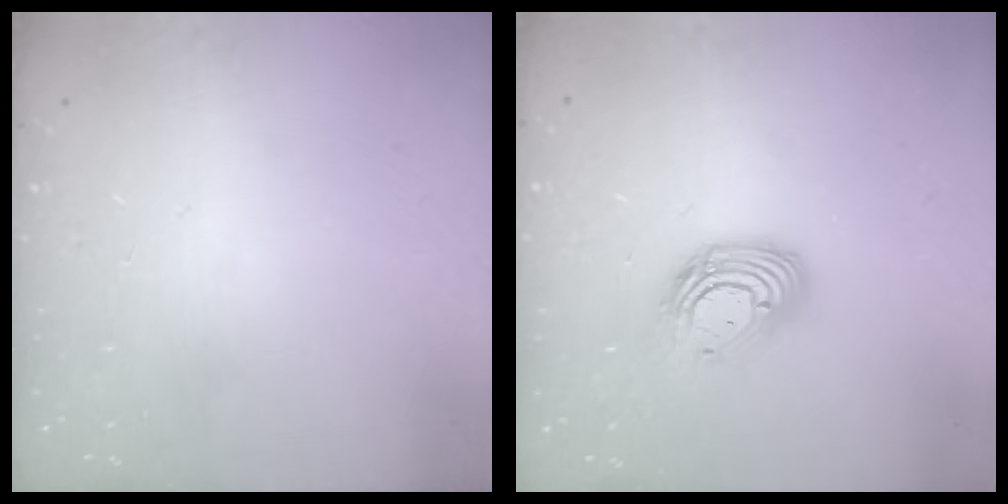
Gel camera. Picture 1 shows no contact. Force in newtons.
{"total": 12.0, "press": 11.9, "slide": 1.0}